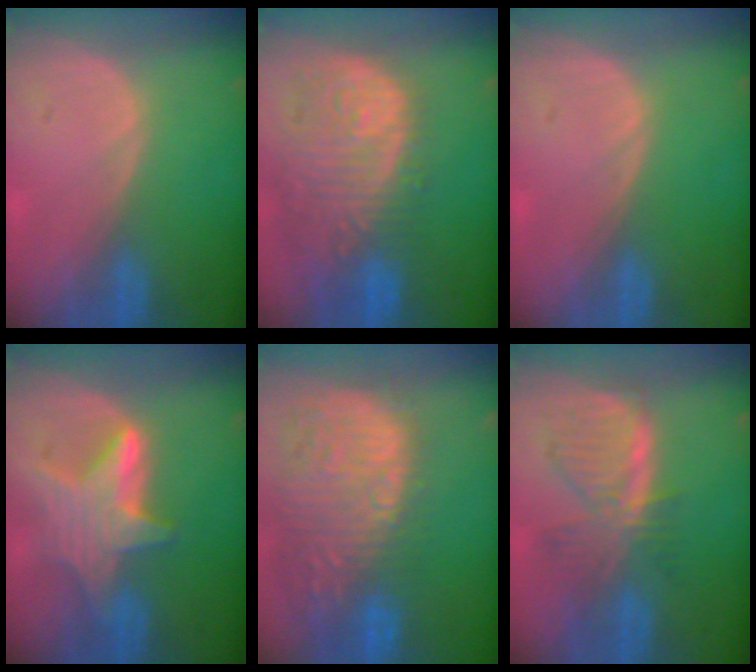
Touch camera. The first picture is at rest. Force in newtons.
{"total": 13.7, "press": 11.4, "slide": 7.6}
{"total": 0.0}
{"total": 7.1, "press": 7.1, "slide": 0.3}
{"total": 15.6, "press": 12.7, "slide": 9.0}
{"total": 7.7, "press": 6.9, "slide": 3.3}